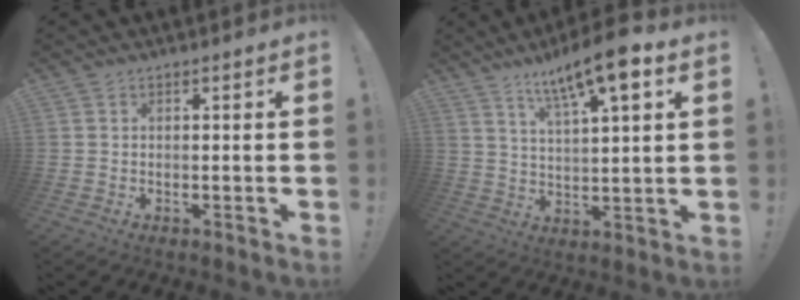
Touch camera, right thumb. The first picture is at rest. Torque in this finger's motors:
{"motor_torque": [1.31, 1.34, 0.15, 0.27, 0.30]}